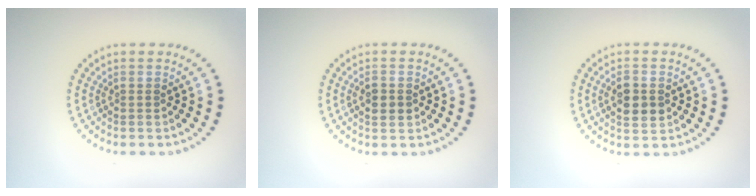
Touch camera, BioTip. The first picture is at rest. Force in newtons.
{"total": 1.6, "press": 1.6, "slide": 0.1}
{"total": 3.2, "press": 3.2, "slide": 0.3}